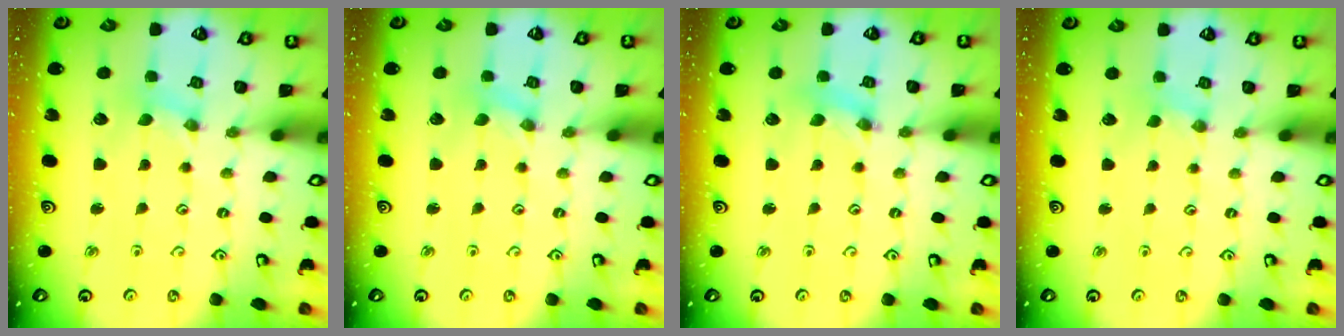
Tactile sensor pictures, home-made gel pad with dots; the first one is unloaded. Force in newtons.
{"total": 0.0}
{"total": 1.7, "press": 1.7, "slide": 0.2}
{"total": 0.7, "press": 0.7, "slide": 0.1}